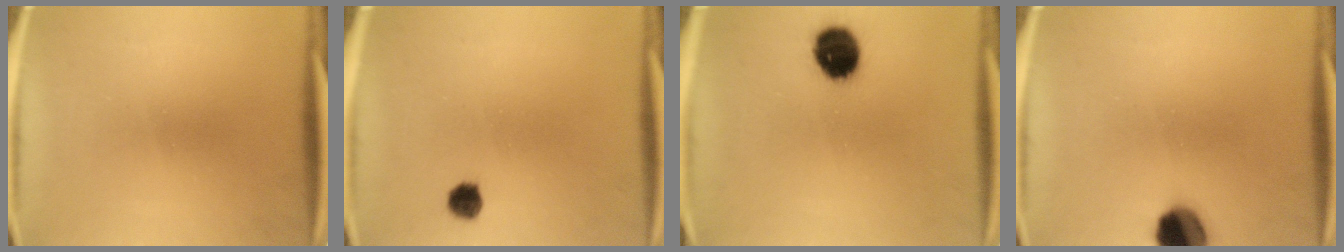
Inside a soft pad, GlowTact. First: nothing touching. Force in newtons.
{"total": 3.0}
{"total": 10.2}
{"total": 9.2}